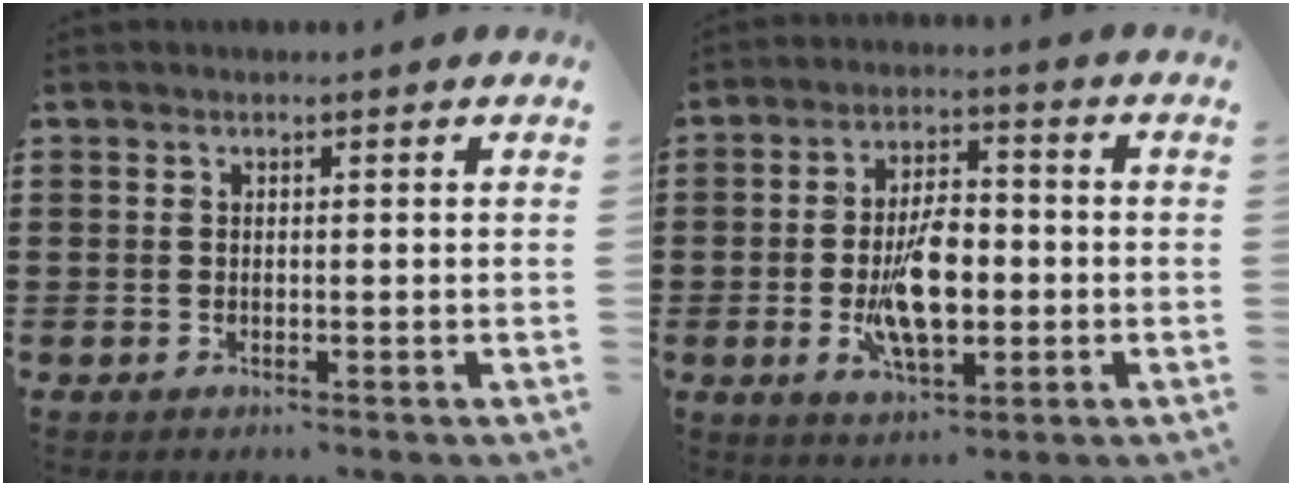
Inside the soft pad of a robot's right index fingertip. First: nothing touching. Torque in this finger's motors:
{"motor_torque": [2.14, 0.00, 0.69, 0.21]}